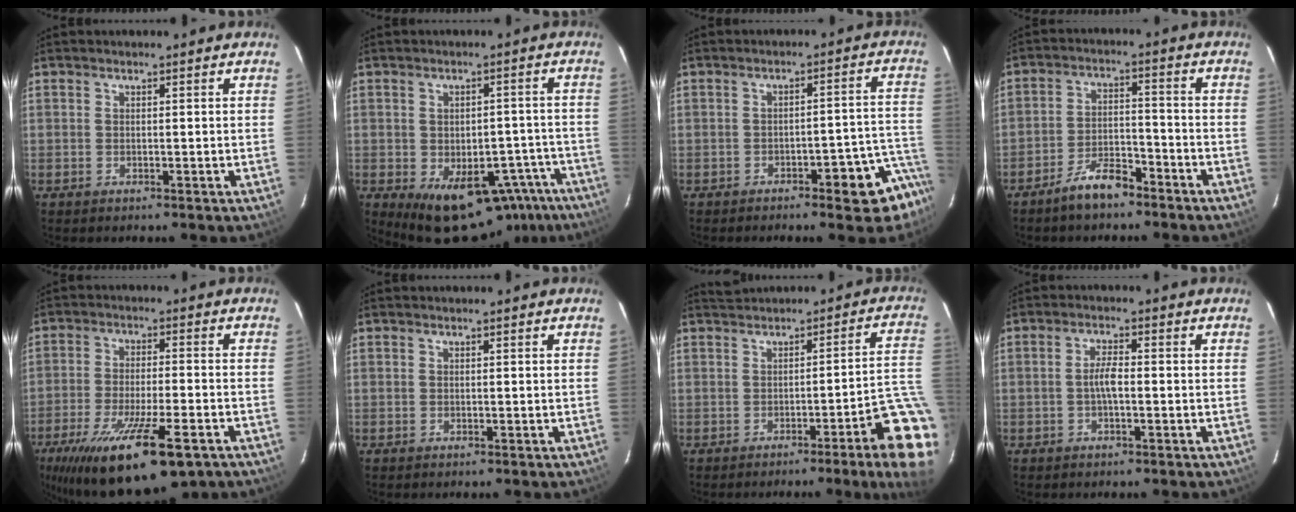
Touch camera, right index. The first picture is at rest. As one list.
[{"total": 15.6, "force": [-9.8, 9.4, 7.7], "torque": [-0.113, 0.012, -0.089]}, {"total": 8.4, "force": [-6.3, 1.3, 5.4], "torque": [-0.037, 0.017, -0.077]}, {"total": 7.1, "force": [-5.8, 2.3, 3.4], "torque": [-0.082, 0.008, -0.096]}, {"total": 20.4, "force": [-13.1, 5.3, 14.8], "torque": [-0.279, -0.063, -0.205]}, {"total": 0.0}, {"total": 9.5, "force": [-4.4, -0.7, 8.4], "torque": [-0.063, 0.014, -0.047]}, {"total": 2.8, "force": [-0.8, 0.7, 2.6], "torque": [-0.053, 0.006, -0.015]}]